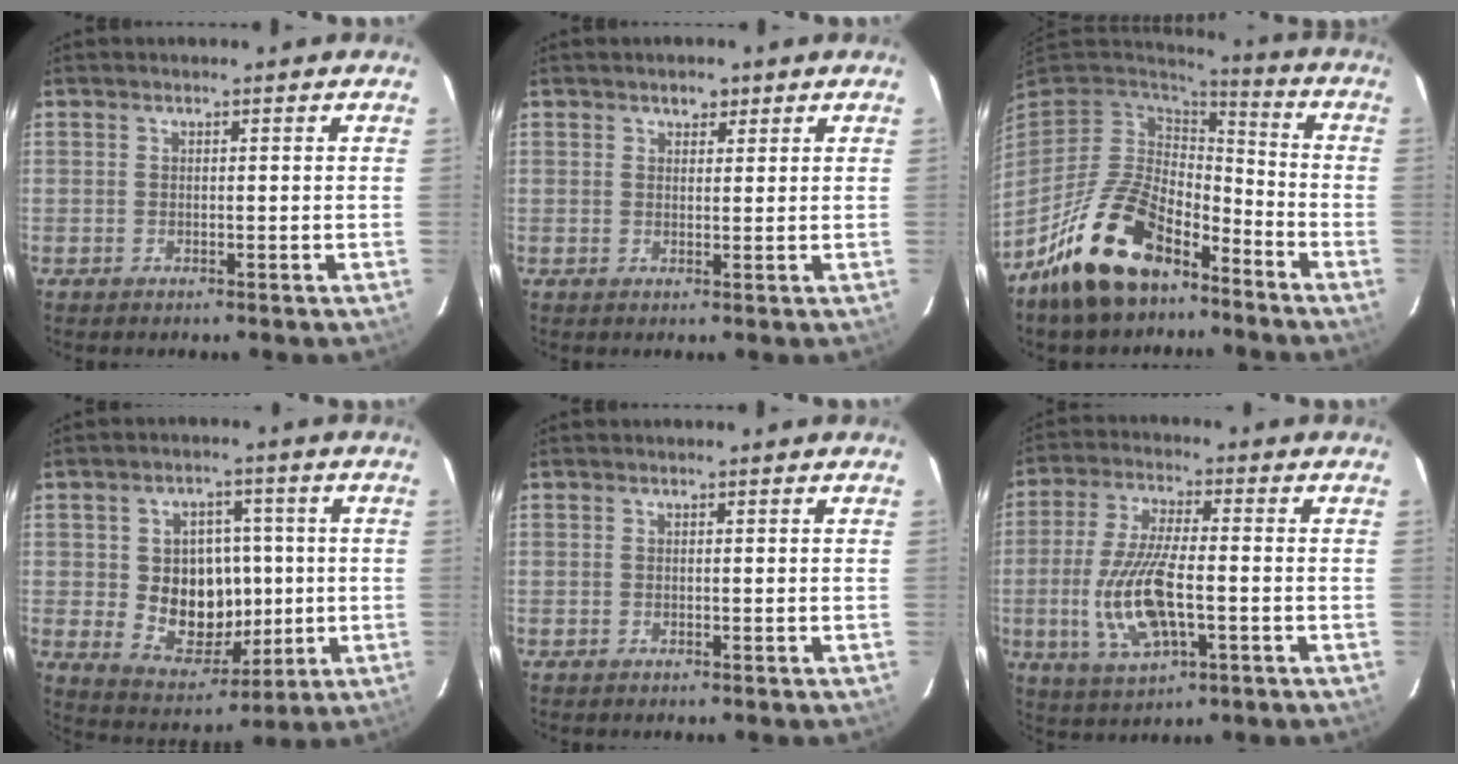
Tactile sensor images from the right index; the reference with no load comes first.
{"total": 2.2, "force": [1.4, 1.5, 0.8], "torque": [-0.007, 0.007, 0.022]}
{"total": 18.4, "force": [-11.6, 9.4, 10.8], "torque": [-0.220, -0.004, -0.197]}
{"total": 12.1, "force": [-0.3, 10.0, 6.7], "torque": [-0.136, 0.007, 0.016]}
{"total": 0.0}
{"total": 13.3, "force": [-2.9, 4.7, 12.2], "torque": [-0.252, -0.008, -0.050]}